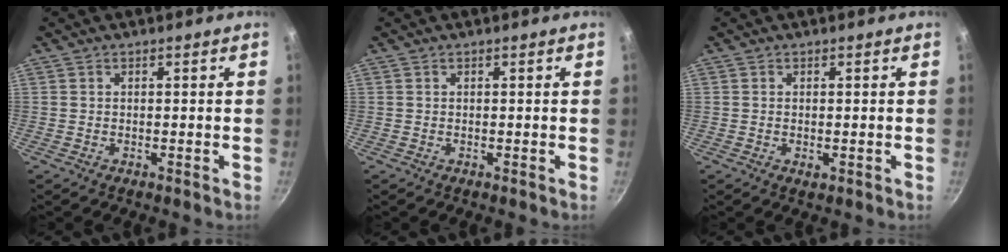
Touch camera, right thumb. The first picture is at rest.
{"total": 0.0}
{"total": 0.9, "force": [-0.2, 0.4, 0.8], "torque": [-0.014, -0.002, -0.002]}